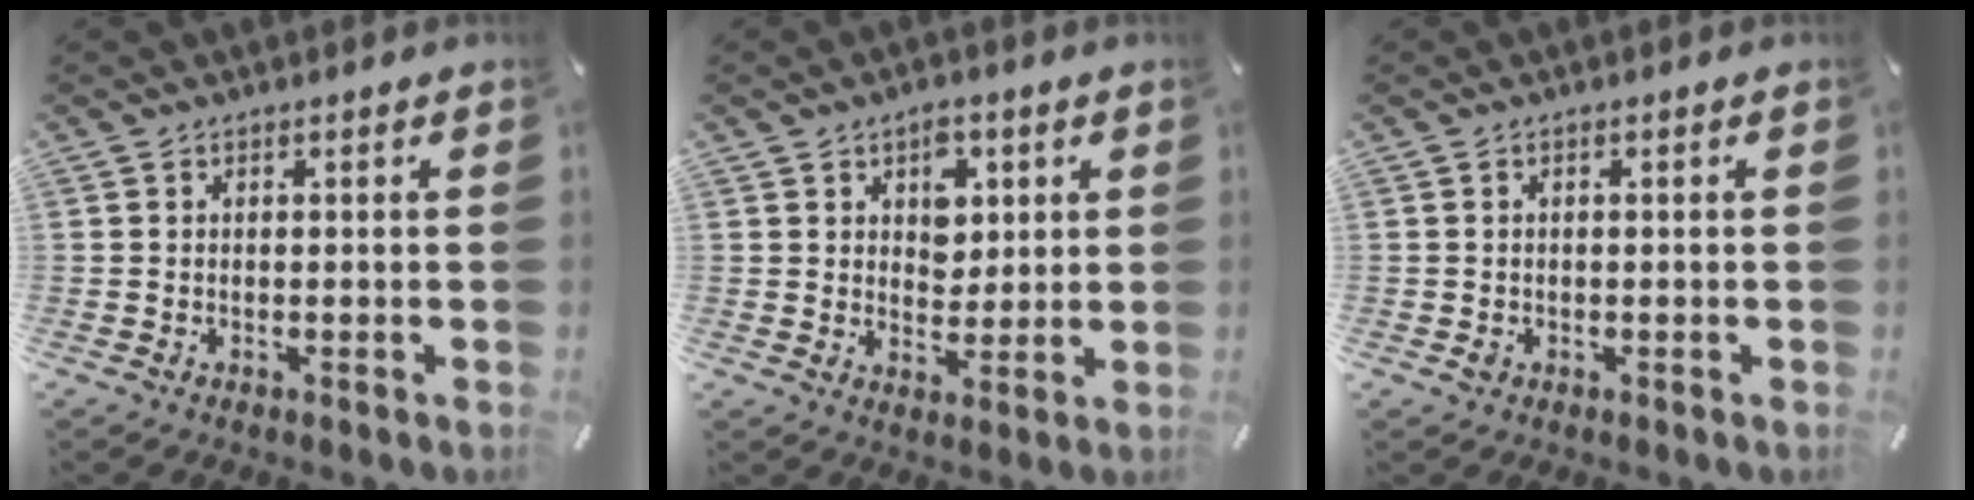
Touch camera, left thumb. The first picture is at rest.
{"total": 6.4, "force": [2.7, 4.8, 3.3], "torque": [-0.030, -0.012, 0.039]}
{"total": 1.3, "force": [-0.4, 1.0, 0.7], "torque": [-0.014, 0.002, -0.008]}